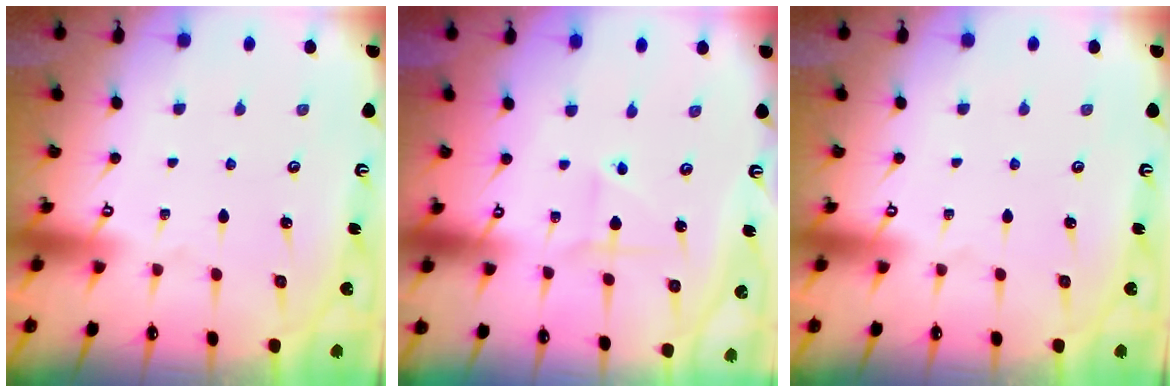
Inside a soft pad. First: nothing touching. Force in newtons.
{"total": 1.8, "press": 1.8, "slide": 0.2}
{"total": 0.0}